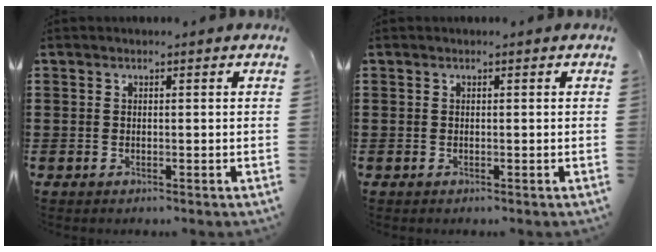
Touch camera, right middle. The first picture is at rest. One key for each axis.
{"total": 0.0}